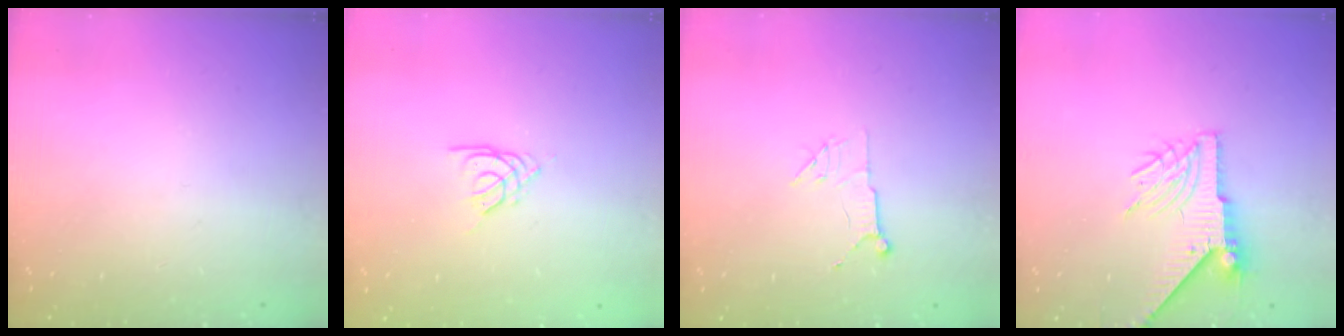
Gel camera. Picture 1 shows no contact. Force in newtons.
{"total": 3.2, "press": 3.1, "slide": 0.7}
{"total": 5.5, "press": 5.4, "slide": 0.8}
{"total": 7.7, "press": 7.7, "slide": 0.6}